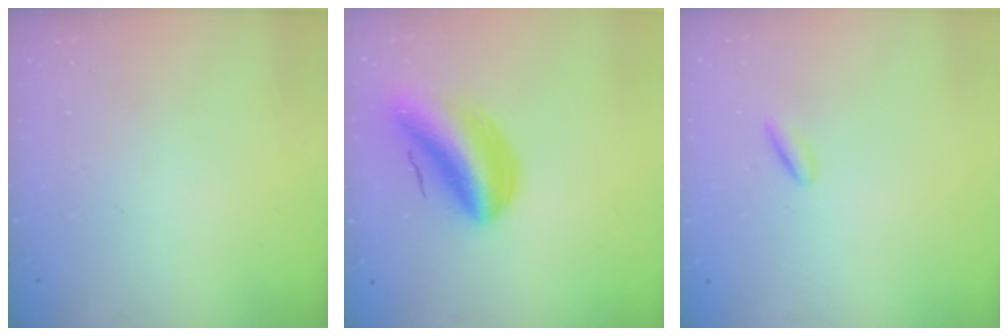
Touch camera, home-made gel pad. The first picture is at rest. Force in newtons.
{"total": 10.7, "press": 10.2, "slide": 3.0}
{"total": 1.5, "press": 1.3, "slide": 0.7}